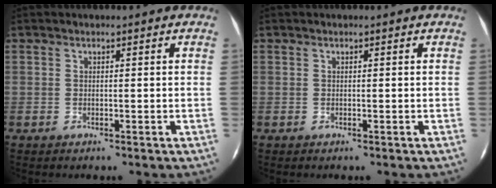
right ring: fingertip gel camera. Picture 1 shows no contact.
{"total": 0.0}